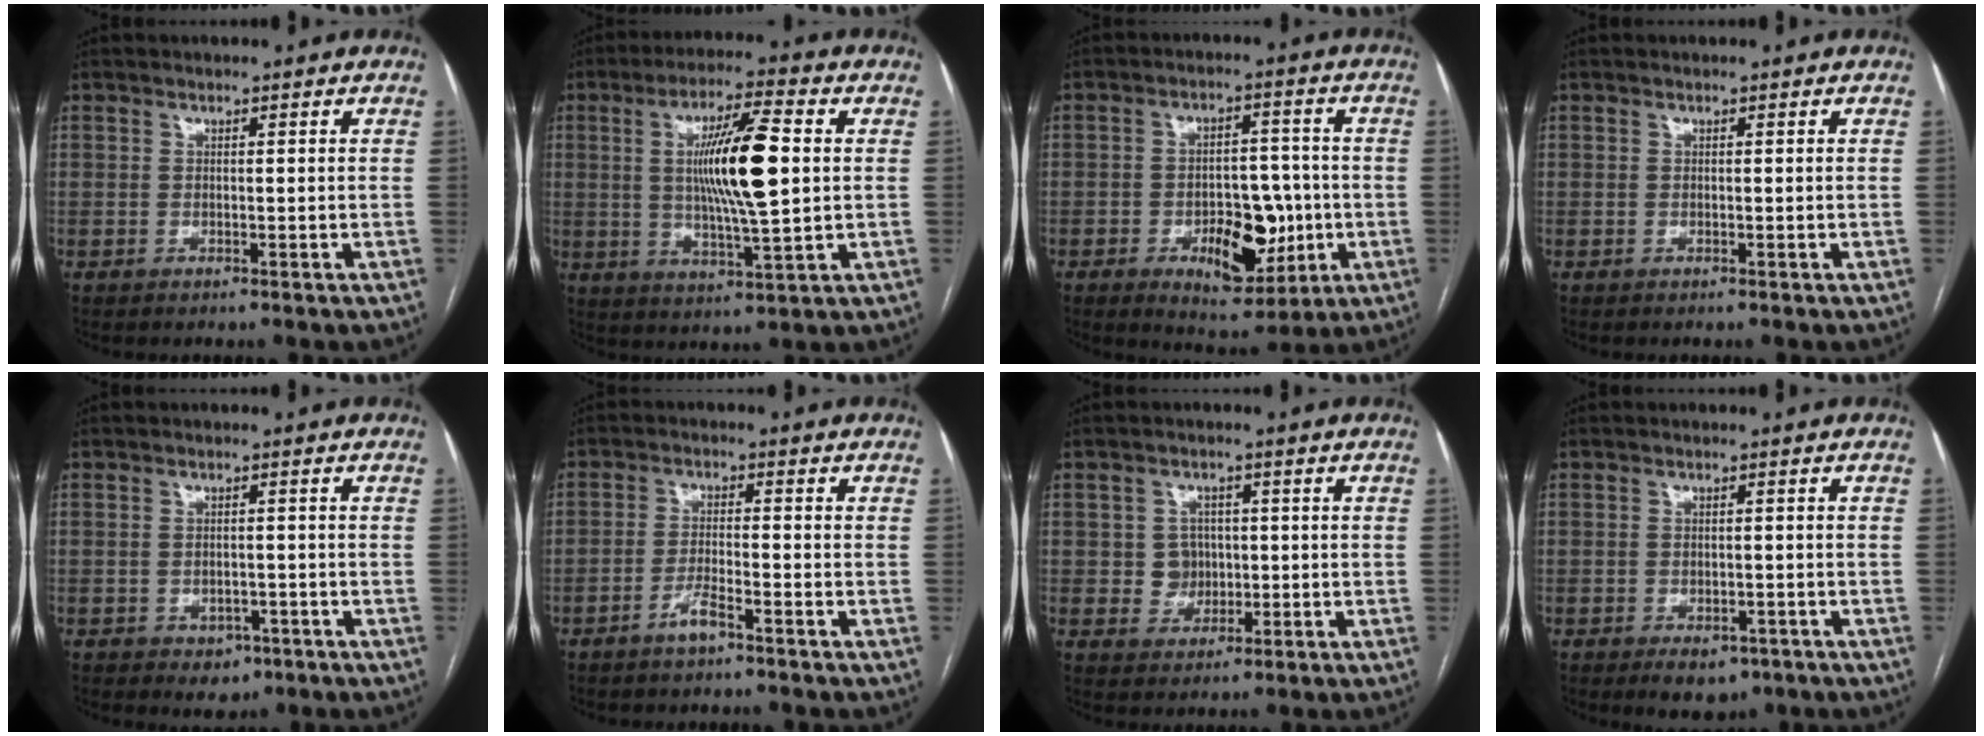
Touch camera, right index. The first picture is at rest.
{"total": 13.0, "force": [1.6, 1.1, 12.9], "torque": [-0.227, 0.001, 0.027]}
{"total": 10.7, "force": [-3.0, 5.5, 8.7], "torque": [-0.120, 0.011, -0.034]}
{"total": 0.0}
{"total": 3.0, "force": [-1.7, 2.1, 1.4], "torque": [-0.011, 0.003, -0.015]}
{"total": 3.1, "force": [-2.3, 0.2, 2.1], "torque": [-0.040, 0.000, -0.046]}
{"total": 3.7, "force": [0.0, 3.6, 1.1], "torque": [-0.009, 0.011, 0.005]}
{"total": 4.9, "force": [-3.2, 2.8, 2.4], "torque": [-0.026, -0.001, -0.037]}